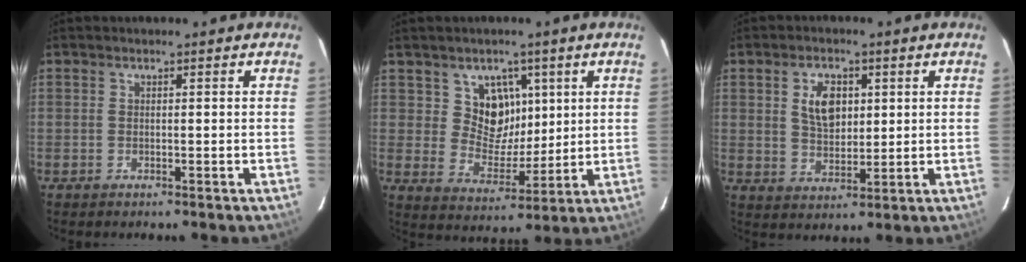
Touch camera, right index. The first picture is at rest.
{"total": 8.3, "force": [3.5, 6.9, 2.8], "torque": [-0.041, -0.009, 0.069]}
{"total": 6.9, "force": [2.0, 4.2, 5.1], "torque": [-0.090, 0.008, 0.043]}